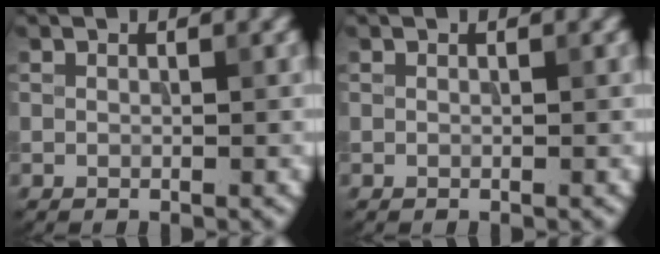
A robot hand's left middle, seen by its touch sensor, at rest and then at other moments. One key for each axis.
{"total": 0.0}